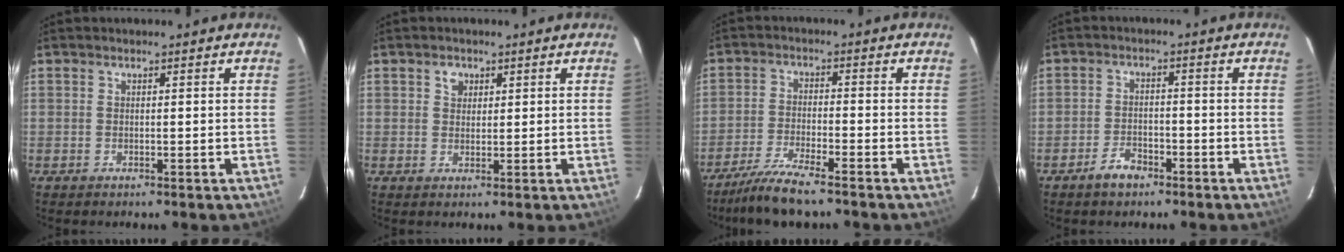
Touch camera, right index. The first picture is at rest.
{"total": 2.3, "force": [1.0, 1.9, 0.7], "torque": [-0.007, 0.008, 0.018]}
{"total": 9.1, "force": [-7.8, 0.6, 4.6], "torque": [-0.109, -0.010, -0.143]}
{"total": 4.2, "force": [-3.0, 2.4, 1.6], "torque": [-0.041, 0.009, -0.049]}